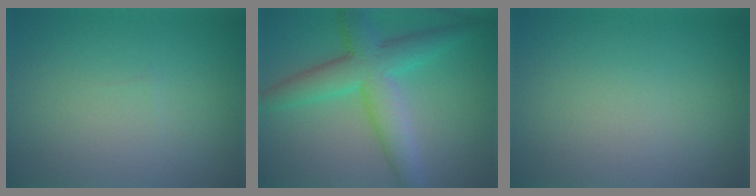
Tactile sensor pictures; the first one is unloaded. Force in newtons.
{"total": 6.5, "press": 6.5, "slide": 0.2}
{"total": 0.0}